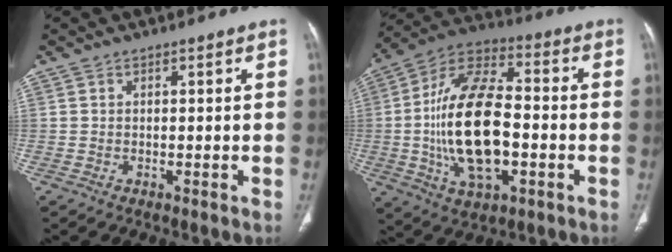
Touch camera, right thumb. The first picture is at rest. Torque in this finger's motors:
{"motor_torque": [0.79, 0.66, 2.53, -0.26, 0.81]}